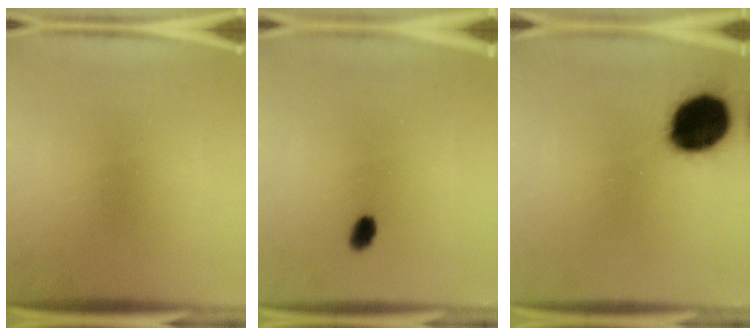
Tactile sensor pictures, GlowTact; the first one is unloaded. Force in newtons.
{"total": 2.5}
{"total": 19.3}